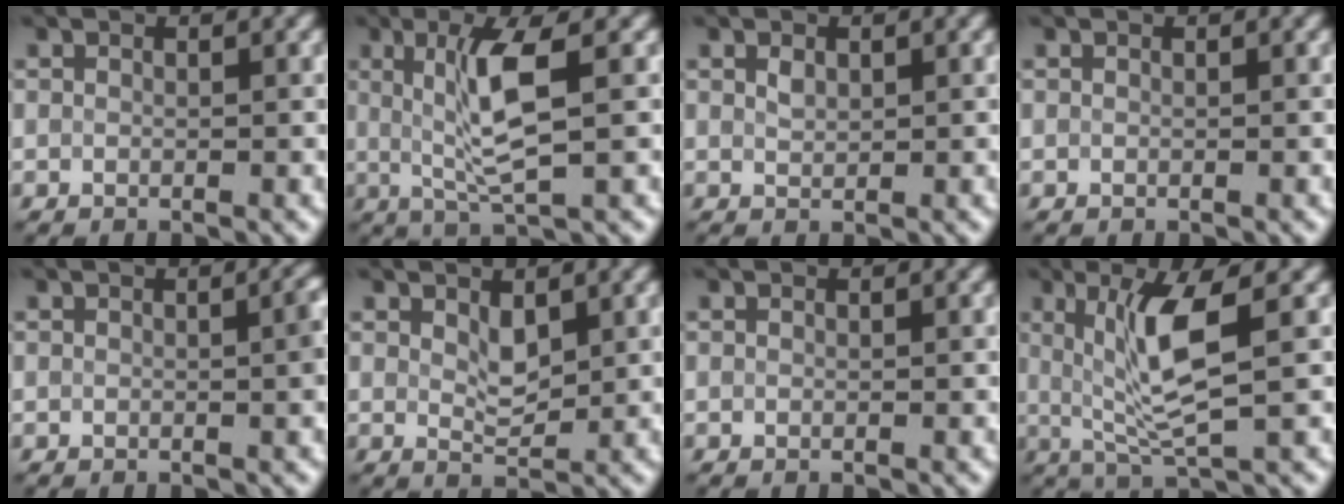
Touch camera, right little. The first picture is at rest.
{"total": 5.0, "force": [0.8, 0.8, 4.9], "torque": [-0.100, -0.001, 0.022]}
{"total": 0.9, "force": [0.6, 0.5, 0.6], "torque": [-0.016, 0.002, 0.012]}
{"total": 0.0}
{"total": 1.4, "force": [-0.2, 0.2, 1.3], "torque": [-0.021, 0.002, 0.000]}
{"total": 2.0, "force": [0.9, 0.9, 1.5], "torque": [-0.032, -0.002, 0.021]}
{"total": 0.0}
{"total": 5.5, "force": [1.1, 0.8, 5.3], "torque": [-0.111, 0.000, 0.029]}